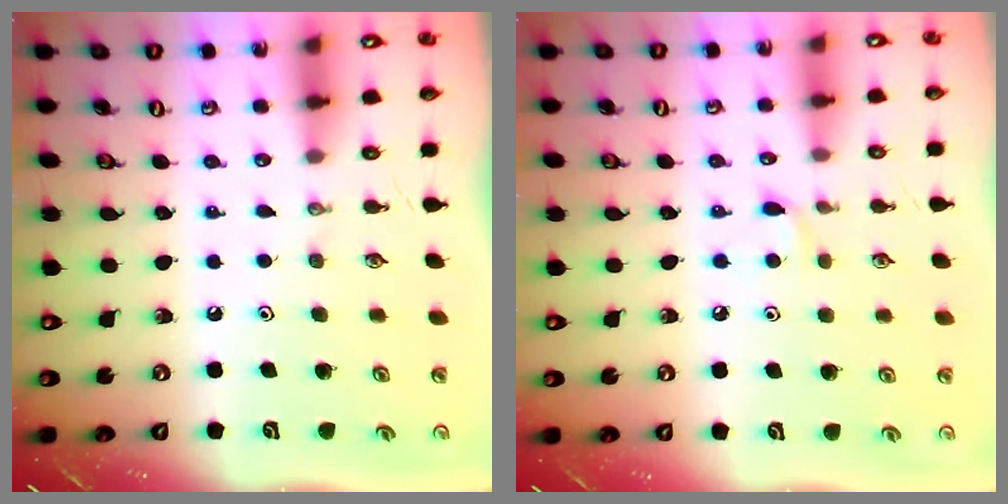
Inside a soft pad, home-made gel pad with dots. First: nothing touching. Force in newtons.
{"total": 5.0, "press": 5.0, "slide": 0.7}